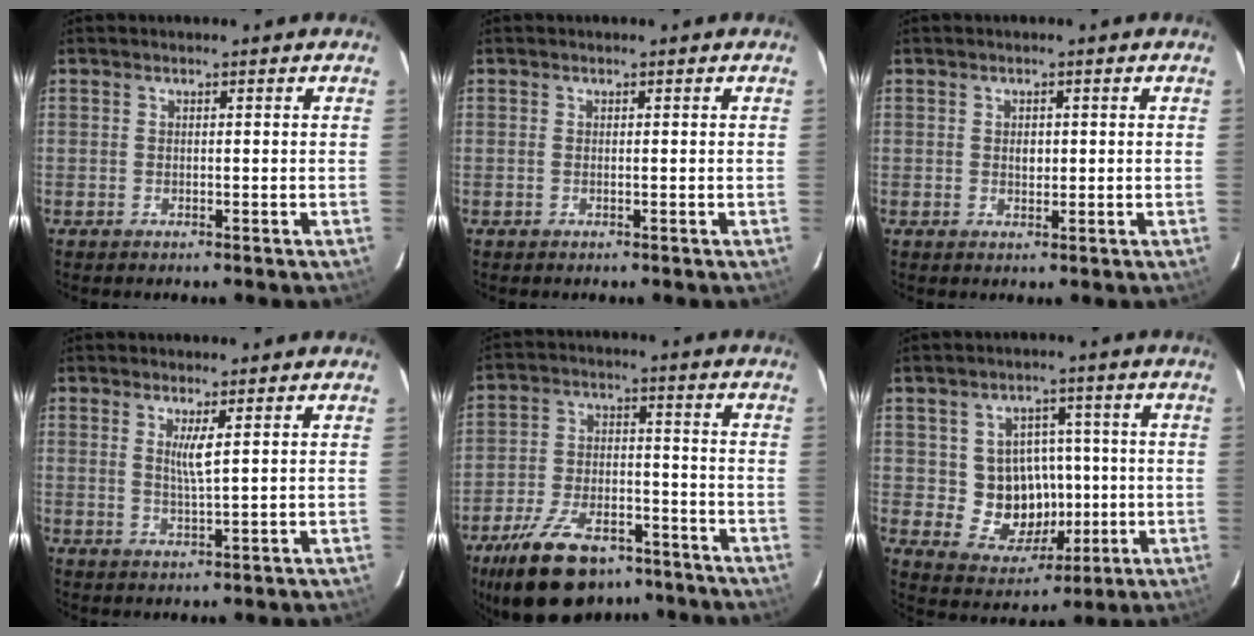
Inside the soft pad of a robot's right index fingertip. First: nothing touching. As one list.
[{"total": 0.0}, {"total": 1.6, "force": [0.2, 1.2, 1.1], "torque": [-0.016, 0.003, 0.005]}, {"total": 3.2, "force": [1.3, -0.2, 2.9], "torque": [-0.053, -0.007, 0.023]}, {"total": 18.5, "force": [-13.3, 8.9, 9.4], "torque": [-0.199, -0.004, -0.204]}, {"total": 10.4, "force": [-0.4, 9.5, 4.2], "torque": [-0.087, 0.010, 0.012]}]